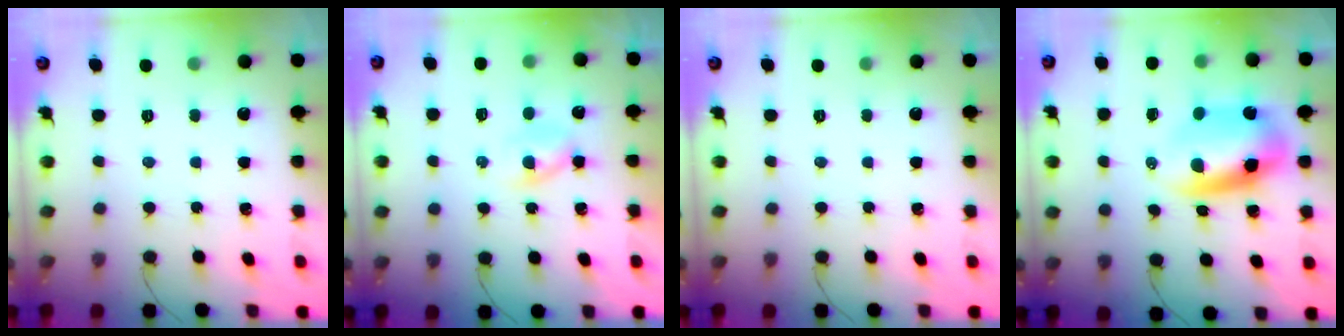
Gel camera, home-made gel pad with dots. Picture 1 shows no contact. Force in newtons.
{"total": 2.3, "press": 2.1, "slide": 1.0}
{"total": 0.0}
{"total": 9.8, "press": 9.5, "slide": 2.6}